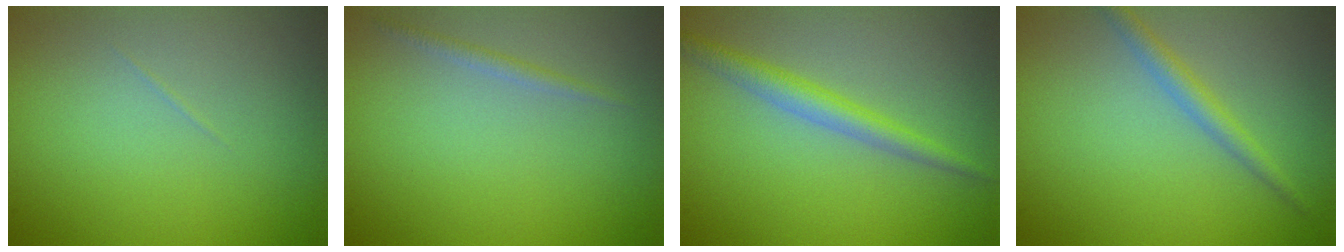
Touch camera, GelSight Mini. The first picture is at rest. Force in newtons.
{"total": 0.9, "press": 0.9, "slide": 0.1}
{"total": 2.4, "press": 2.4, "slide": 0.0}
{"total": 1.9, "press": 1.9, "slide": 0.0}